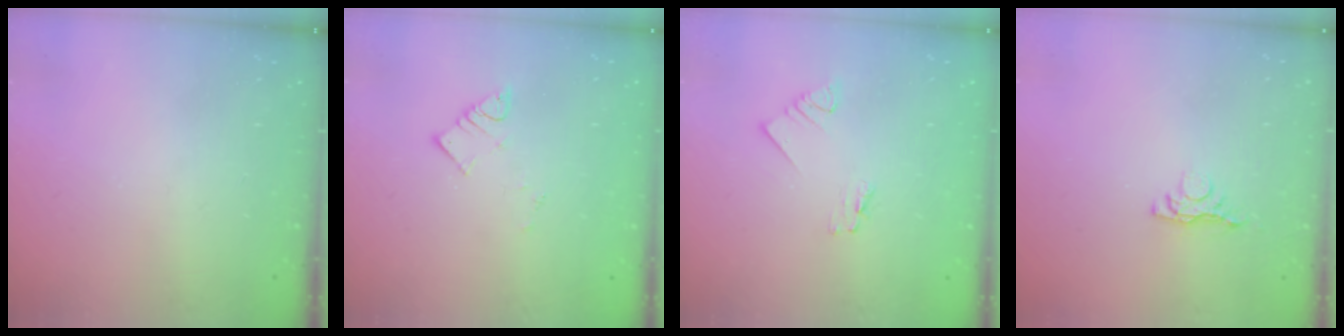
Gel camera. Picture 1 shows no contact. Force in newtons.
{"total": 4.1, "press": 4.1, "slide": 0.2}
{"total": 1.6, "press": 1.6, "slide": 0.1}
{"total": 3.7, "press": 3.7, "slide": 0.7}